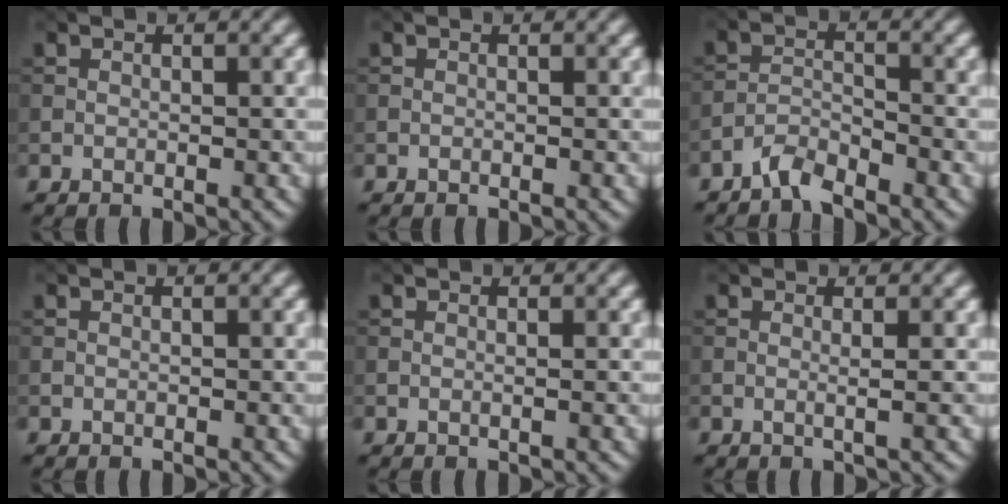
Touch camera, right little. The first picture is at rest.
{"total": 0.0}
{"total": 2.6, "force": [-2.4, 0.3, 0.9], "torque": [-0.019, 0.004, -0.053]}
{"total": 0.0}
{"total": 0.5, "force": [0.0, 0.2, 0.5], "torque": [-0.003, 0.000, -0.003]}
{"total": 1.2, "force": [0.0, 0.3, 1.1], "torque": [-0.017, 0.000, -0.007]}